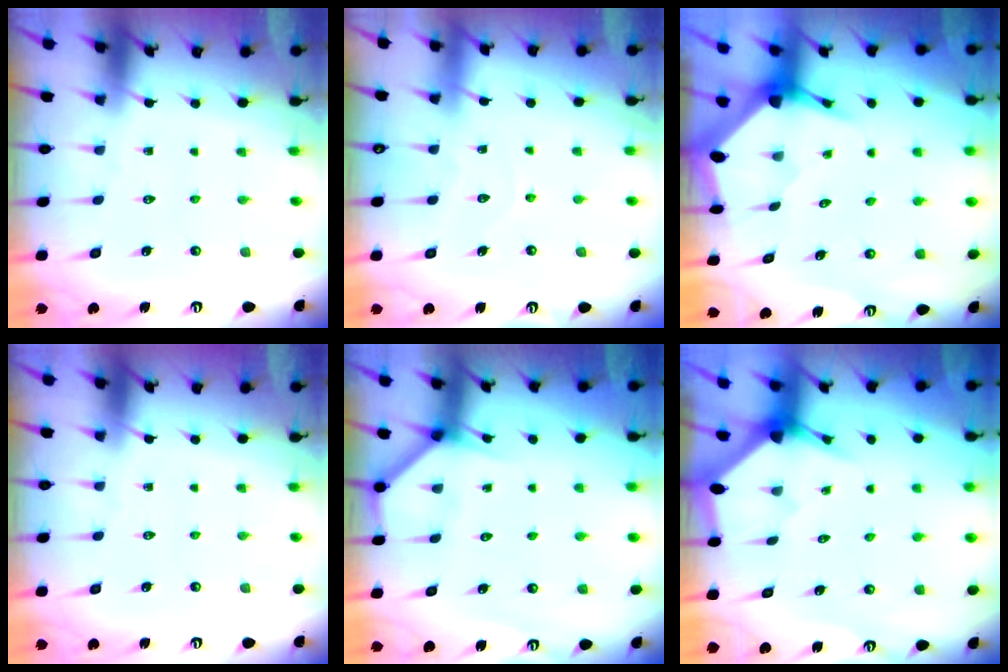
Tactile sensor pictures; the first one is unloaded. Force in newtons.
{"total": 4.9, "press": 4.9, "slide": 0.2}
{"total": 3.5, "press": 3.5, "slide": 0.4}
{"total": 0.0}
{"total": 3.5, "press": 3.5, "slide": 0.2}
{"total": 3.1, "press": 3.1, "slide": 0.2}